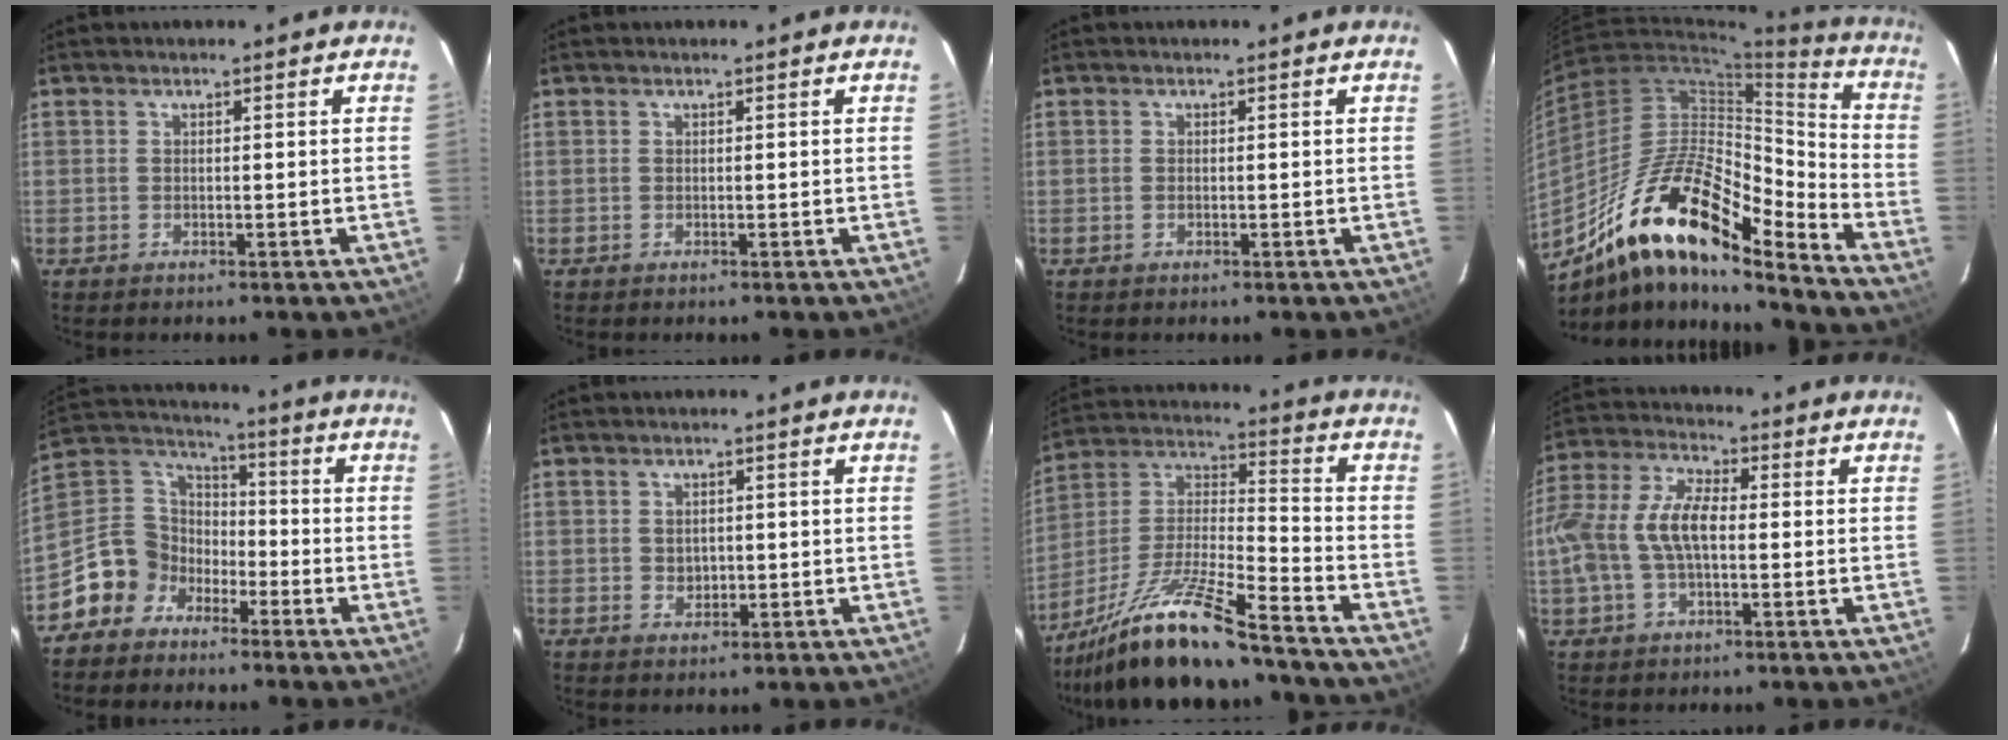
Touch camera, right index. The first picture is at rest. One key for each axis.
{"total": 0.0}
{"total": 0.5, "fx": -0.1, "fy": 0.3, "fz": 0.4, "tx": -0.010, "ty": 0.000, "tz": -0.003}
{"total": 21.0, "fx": -14.4, "fy": 6.2, "fz": 13.9, "tx": -0.241, "ty": -0.002, "tz": -0.264}
{"total": 11.0, "fx": -6.8, "fy": 8.4, "fz": 2.0, "tx": -0.067, "ty": 0.038, "tz": -0.139}
{"total": 2.4, "fx": -0.1, "fy": 2.1, "fz": 1.1, "tx": -0.015, "ty": 0.001, "tz": 0.004}
{"total": 18.5, "fx": -14.8, "fy": 2.0, "fz": 11.0, "tx": -0.221, "ty": -0.011, "tz": -0.269}
{"total": 11.9, "fx": -1.1, "fy": 5.8, "fz": 10.3, "tx": -0.222, "ty": 0.014, "tz": -0.021}